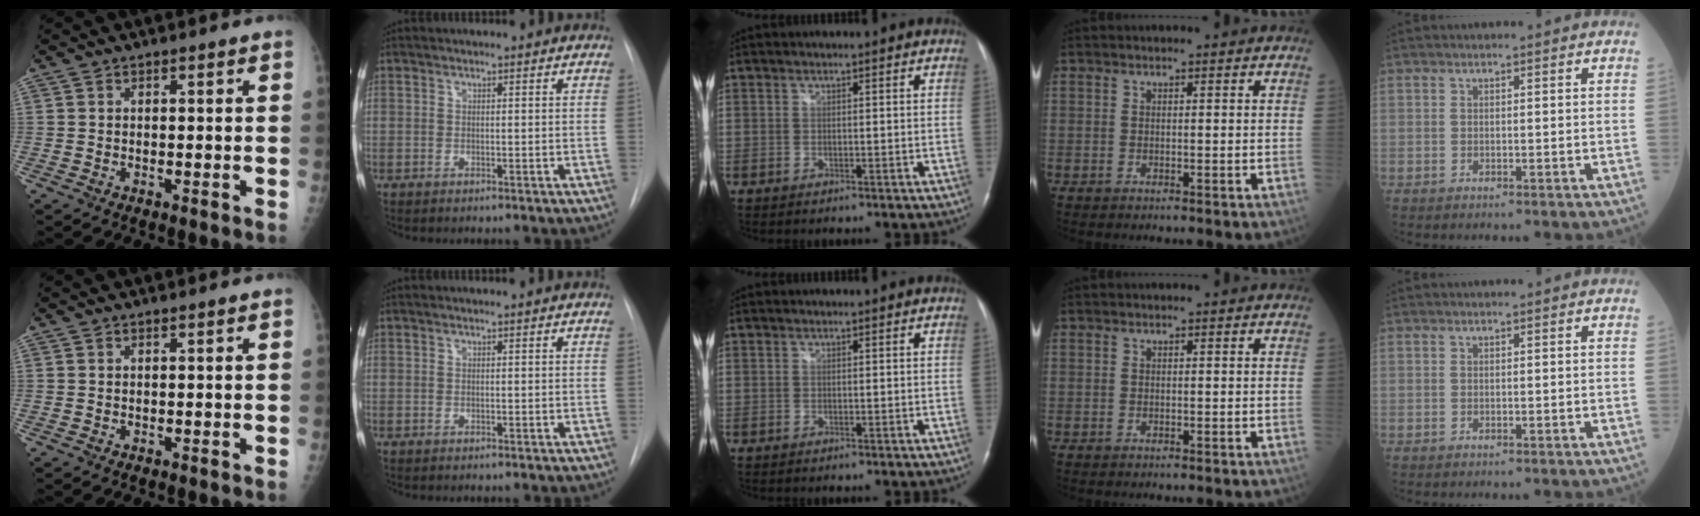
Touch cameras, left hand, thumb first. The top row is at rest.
{}